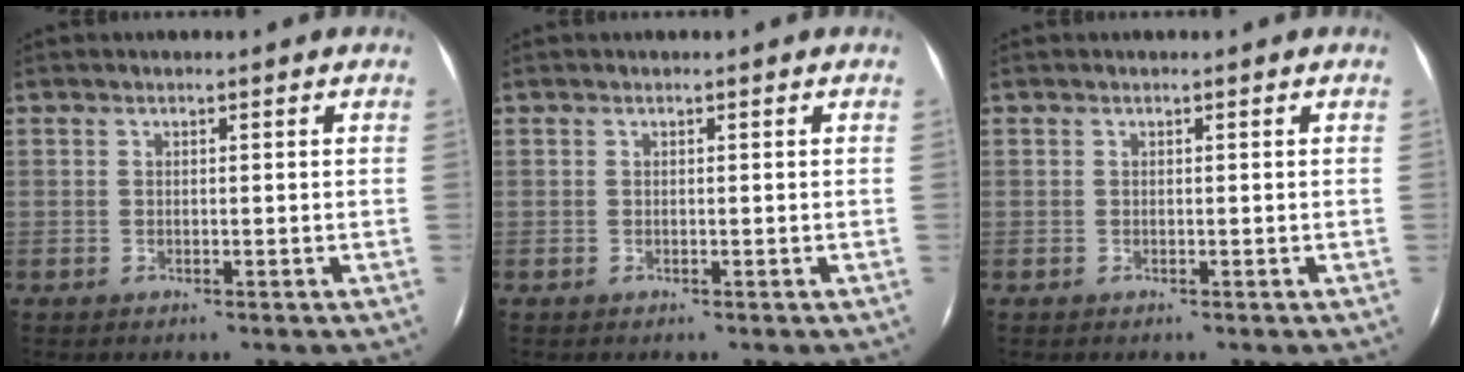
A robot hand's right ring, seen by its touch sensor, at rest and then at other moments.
{"total": 0.0}
{"total": 0.0}